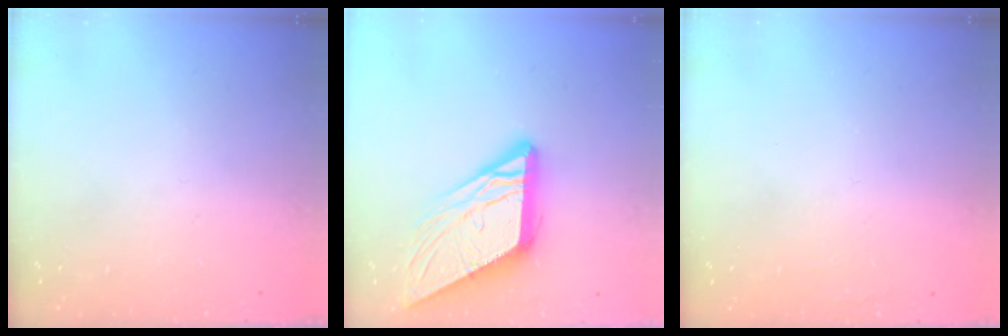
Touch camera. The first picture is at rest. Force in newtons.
{"total": 14.0, "press": 13.9, "slide": 1.4}
{"total": 1.6, "press": 1.6, "slide": 0.1}